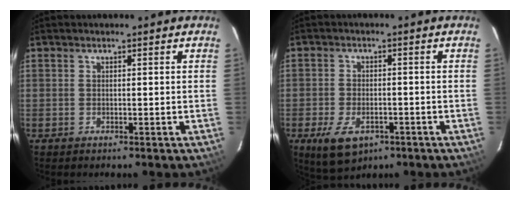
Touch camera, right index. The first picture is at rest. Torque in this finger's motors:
{"motor_torque": [0.54, -0.47, 0.39, 0.09]}